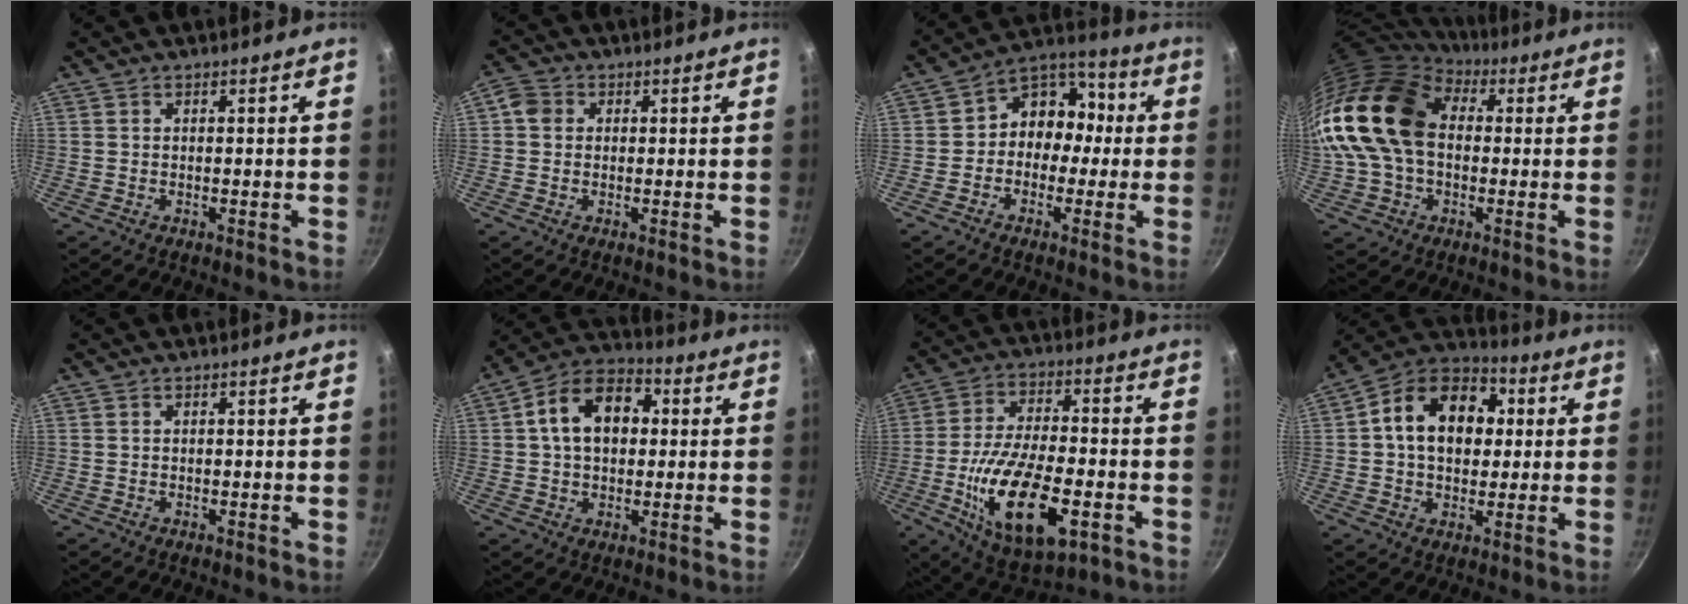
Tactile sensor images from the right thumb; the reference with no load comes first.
{"total": 3.4, "force": [0.4, 3.1, 1.4], "torque": [-0.014, 0.006, -0.006]}
{"total": 10.4, "force": [-0.7, 8.7, 5.6], "torque": [-0.028, 0.043, -0.033]}
{"total": 19.2, "force": [1.8, 13.6, 13.3], "torque": [-0.248, 0.038, 0.022]}
{"total": 0.0}
{"total": 13.2, "force": [2.1, 9.2, 9.2], "torque": [-0.116, 0.026, 0.018]}
{"total": 19.6, "force": [-6.0, 8.8, 16.4], "torque": [-0.292, 0.015, -0.097]}
{"total": 16.3, "force": [2.5, 11.9, 10.9], "torque": [-0.146, 0.025, 0.022]}